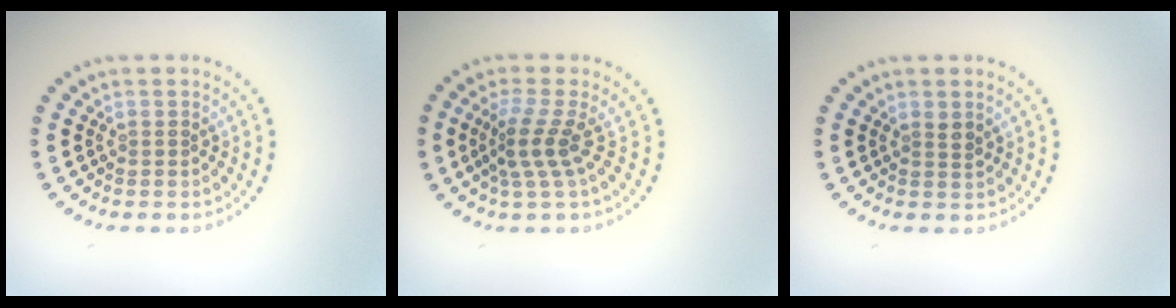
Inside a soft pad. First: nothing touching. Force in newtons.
{"total": 2.9, "press": 1.9, "slide": 2.2}
{"total": 0.9, "press": 0.8, "slide": 0.4}